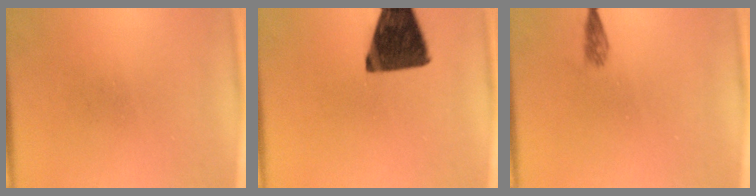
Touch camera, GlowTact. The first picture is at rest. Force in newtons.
{"total": 14.3}
{"total": 1.3}